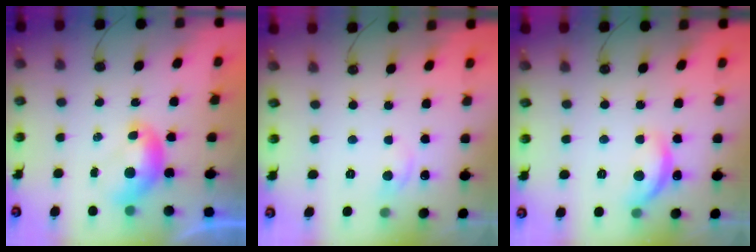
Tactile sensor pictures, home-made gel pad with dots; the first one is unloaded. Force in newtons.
{"total": 1.0, "press": 0.7, "slide": 0.8}
{"total": 7.4, "press": 7.4, "slide": 0.6}